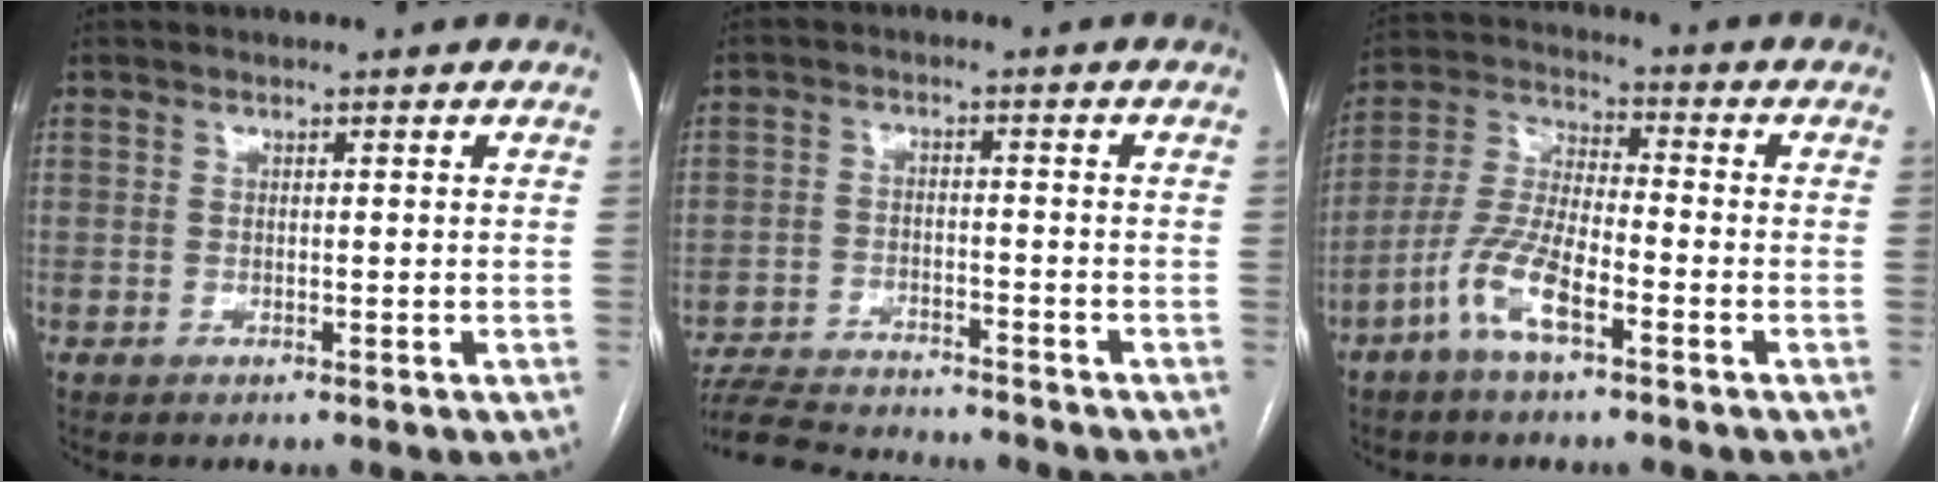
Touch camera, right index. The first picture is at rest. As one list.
[{"total": 12.8, "force": [-12.0, 2.3, 3.9], "torque": [-0.071, 0.001, -0.187]}, {"total": 9.6, "force": [-5.0, 2.3, 7.9], "torque": [-0.176, 0.004, -0.101]}]